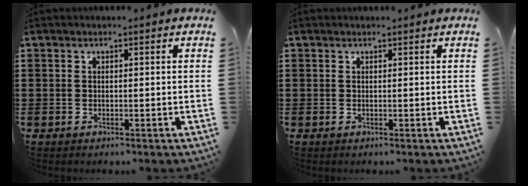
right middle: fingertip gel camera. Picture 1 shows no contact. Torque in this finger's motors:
{"motor_torque": [-0.07, -0.14, -0.04, -0.01]}